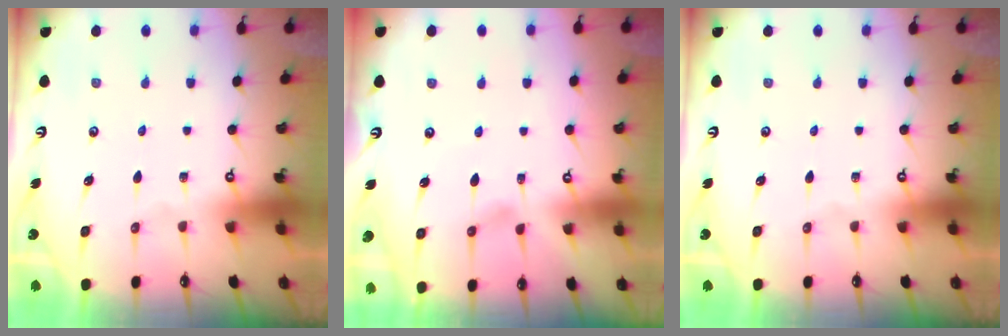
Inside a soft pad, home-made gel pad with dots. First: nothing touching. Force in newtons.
{"total": 0.0}
{"total": 0.0}